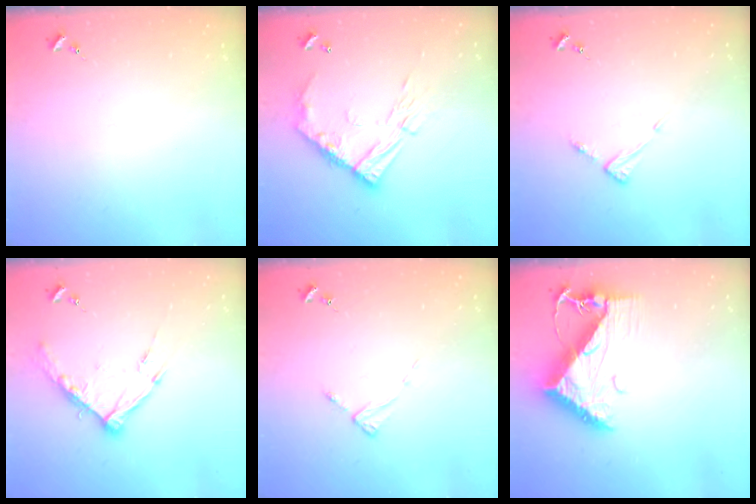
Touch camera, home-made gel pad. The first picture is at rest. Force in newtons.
{"total": 14.5, "press": 14.5, "slide": 1.1}
{"total": 5.3, "press": 5.3, "slide": 0.4}
{"total": 12.4, "press": 12.3, "slide": 1.0}
{"total": 2.2, "press": 2.2, "slide": 0.4}
{"total": 10.2, "press": 10.2, "slide": 1.0}